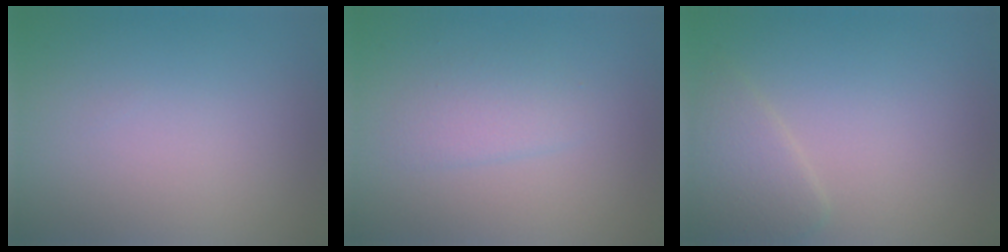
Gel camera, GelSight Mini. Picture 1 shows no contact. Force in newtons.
{"total": 1.8, "press": 1.8, "slide": 0.1}
{"total": 2.4, "press": 2.4, "slide": 0.2}